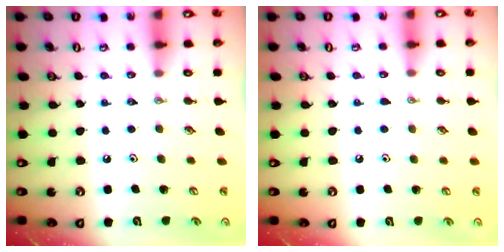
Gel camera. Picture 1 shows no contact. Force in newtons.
{"total": 2.7, "press": 2.7, "slide": 0.4}